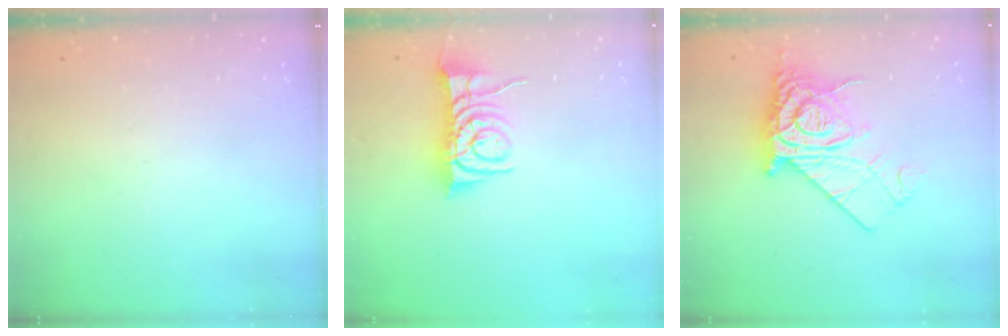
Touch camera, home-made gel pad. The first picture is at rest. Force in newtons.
{"total": 9.1, "press": 9.1, "slide": 0.5}
{"total": 12.9, "press": 12.8, "slide": 1.5}